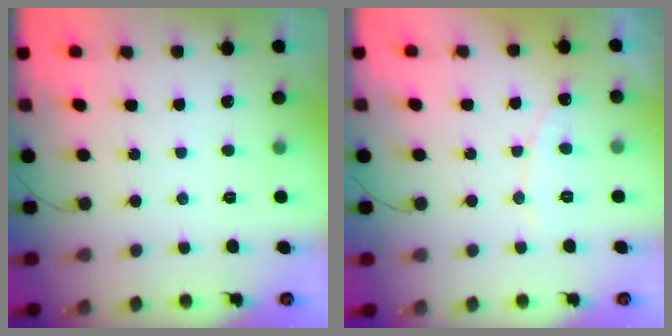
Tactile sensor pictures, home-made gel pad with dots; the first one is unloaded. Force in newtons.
{"total": 6.3, "press": 6.3, "slide": 0.4}